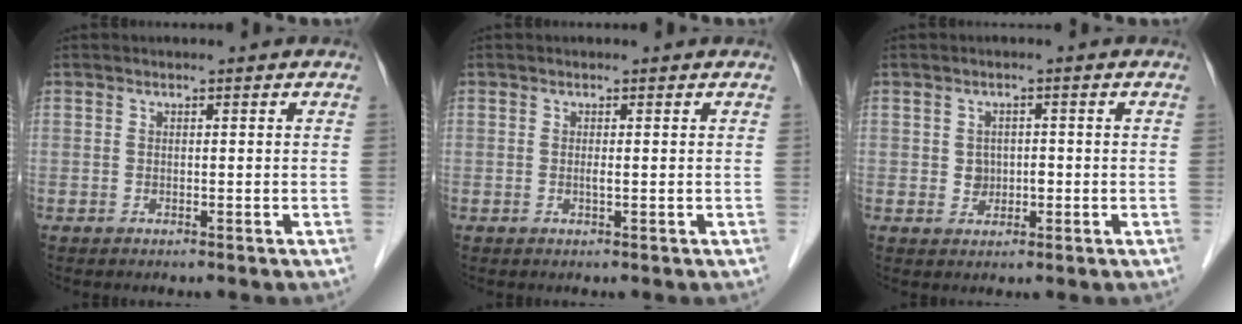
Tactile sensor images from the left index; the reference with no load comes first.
{"total": 0.6, "force": [0.0, 0.0, 0.6], "torque": [-0.014, -0.003, -0.001]}
{"total": 2.2, "force": [-0.3, 2.0, 1.0], "torque": [-0.013, 0.002, 0.000]}